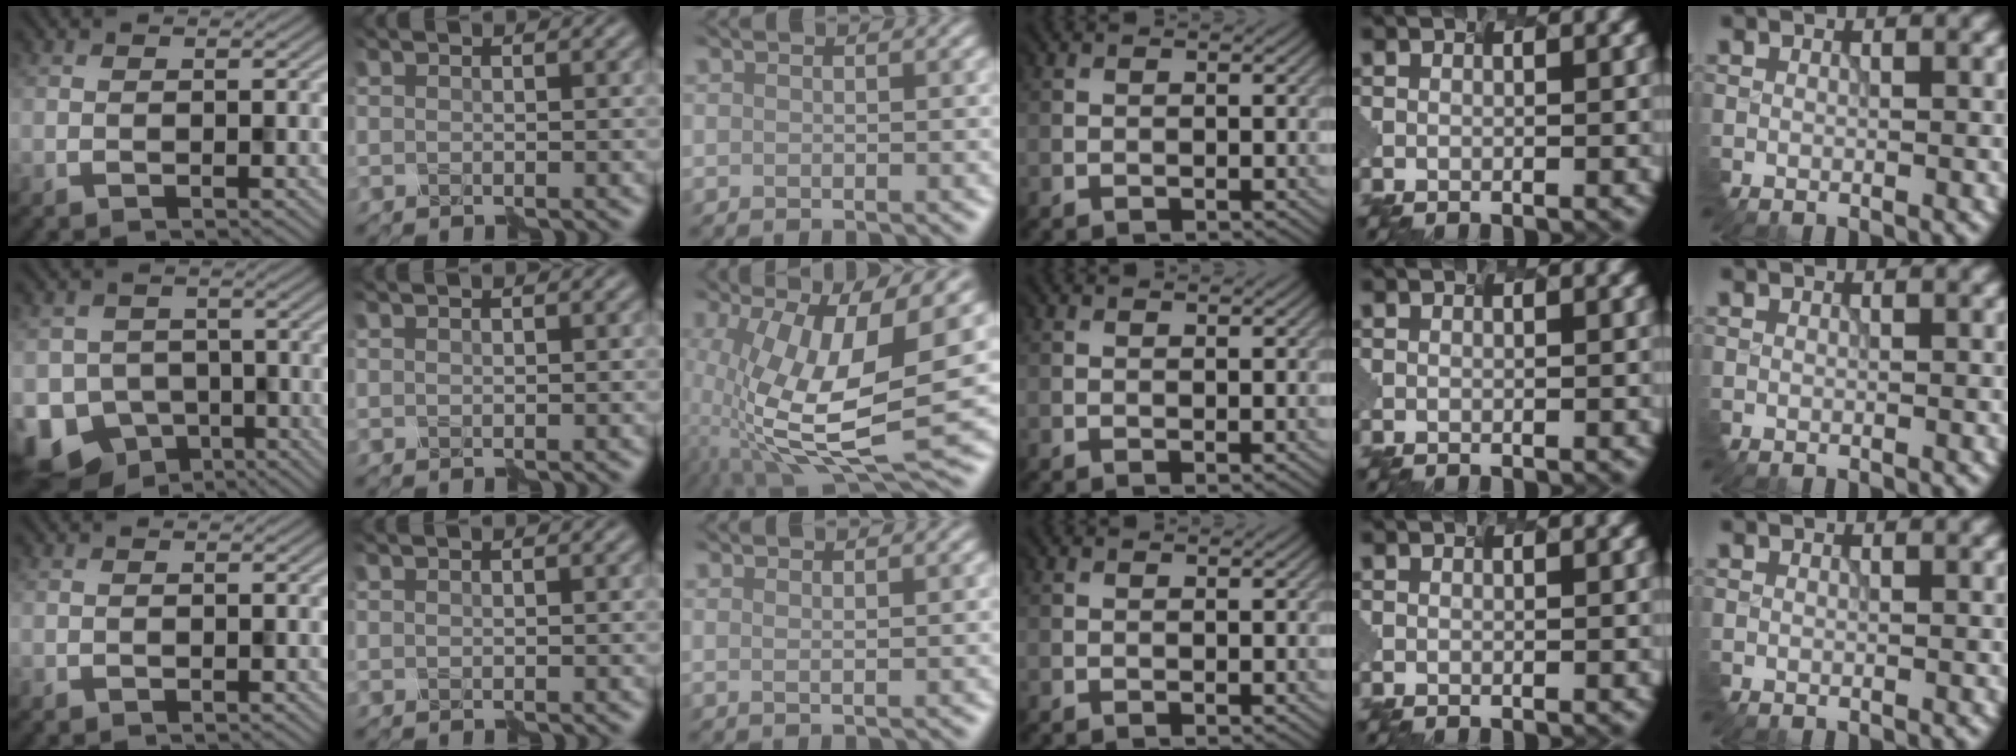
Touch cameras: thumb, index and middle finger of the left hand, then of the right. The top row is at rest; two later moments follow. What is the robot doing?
{"motion": "disassemble", "object": "velcro strap"}